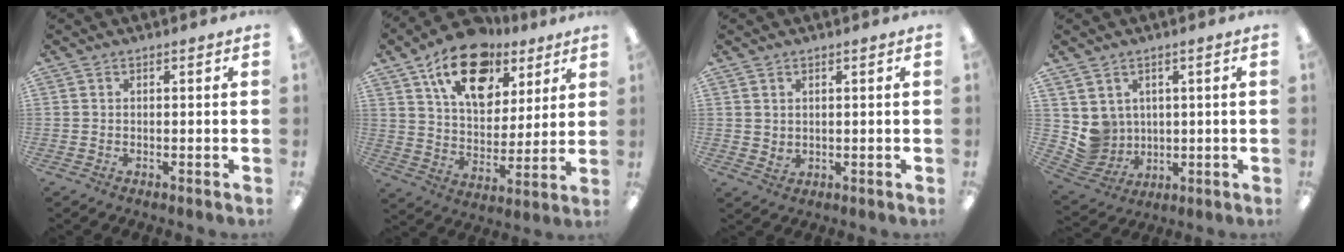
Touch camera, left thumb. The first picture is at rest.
{"total": 17.9, "force": [10.8, 10.6, 9.6], "torque": [-0.146, -0.050, 0.190]}
{"total": 1.7, "force": [1.3, 1.0, 0.4], "torque": [-0.001, -0.004, 0.023]}
{"total": 6.5, "force": [2.5, 6.0, 0.3], "torque": [-0.033, -0.019, 0.057]}